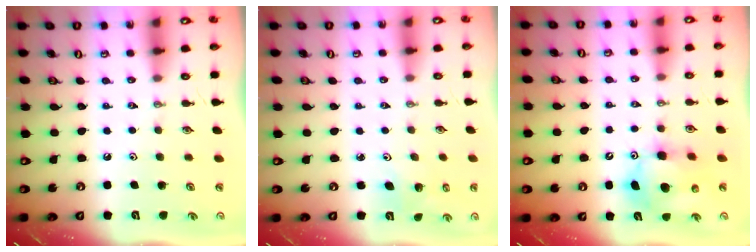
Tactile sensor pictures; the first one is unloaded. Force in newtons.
{"total": 4.0, "press": 3.6, "slide": 1.8}
{"total": 12.1, "press": 11.9, "slide": 2.2}